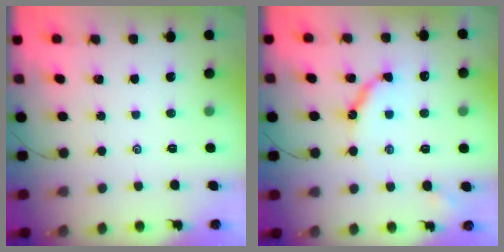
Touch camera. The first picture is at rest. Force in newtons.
{"total": 8.5, "press": 8.5, "slide": 0.3}